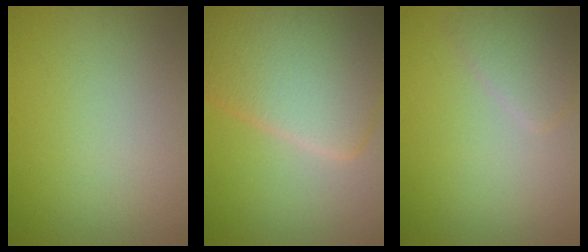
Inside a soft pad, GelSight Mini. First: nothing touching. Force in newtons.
{"total": 11.6, "press": 11.5, "slide": 0.9}
{"total": 2.5, "press": 2.5, "slide": 0.1}